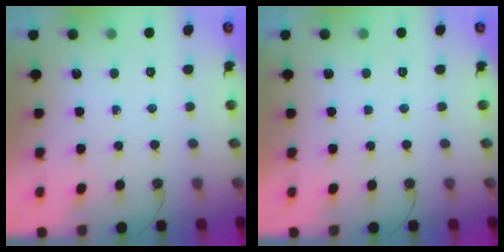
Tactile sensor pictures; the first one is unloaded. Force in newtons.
{"total": 0.0}